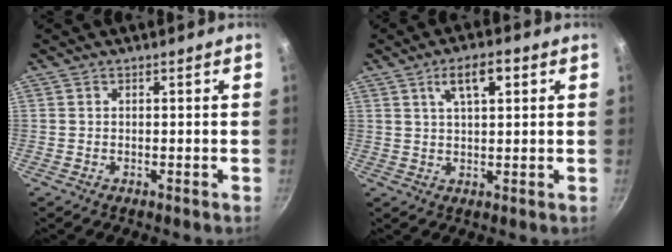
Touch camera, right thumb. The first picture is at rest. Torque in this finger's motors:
{"motor_torque": [-0.32, 0.28, -0.06, 0.15, 0.04]}